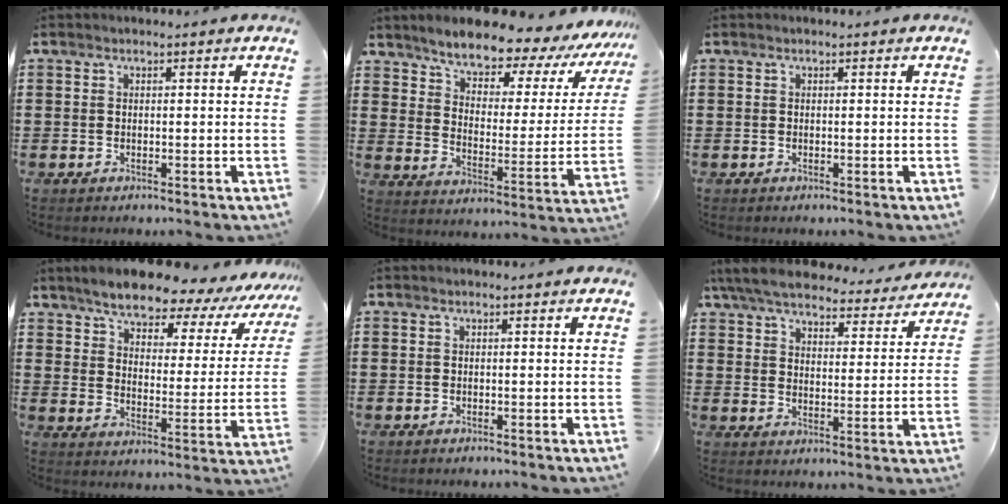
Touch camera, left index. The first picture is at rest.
{"total": 8.5, "force": [7.7, 2.2, 2.9], "torque": [-0.073, -0.061, 0.127]}
{"total": 0.0}
{"total": 7.8, "force": [7.0, 1.4, 3.0], "torque": [-0.077, -0.048, 0.116]}
{"total": 0.0}
{"total": 7.0, "force": [6.6, 0.9, 2.2], "torque": [-0.072, -0.037, 0.117]}